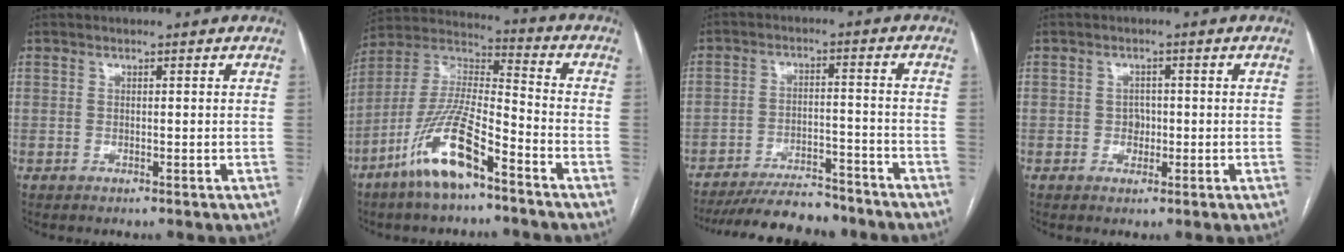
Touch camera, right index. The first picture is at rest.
{"total": 14.3, "force": [-8.4, 2.8, 11.2], "torque": [-0.235, -0.012, -0.160]}
{"total": 13.3, "force": [-12.1, 2.8, 5.0], "torque": [-0.073, 0.000, -0.181]}
{"total": 2.0, "force": [-0.3, 1.7, 1.0], "torque": [-0.011, 0.005, -0.003]}